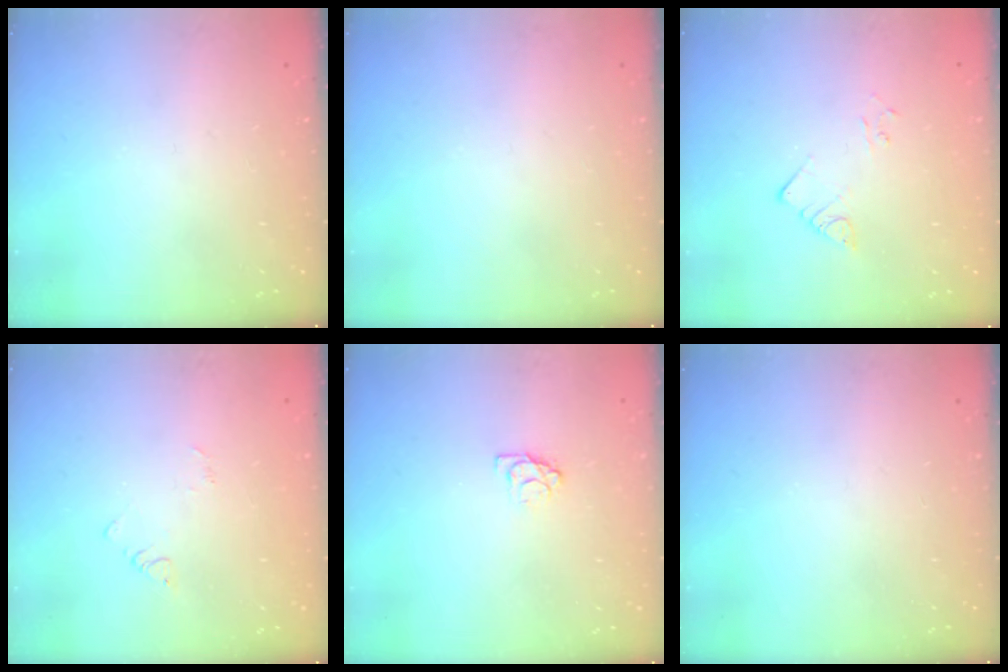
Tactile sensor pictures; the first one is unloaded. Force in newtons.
{"total": 0.0}
{"total": 2.2, "press": 2.2, "slide": 0.2}
{"total": 2.4, "press": 2.4, "slide": 0.3}
{"total": 3.6, "press": 3.6, "slide": 0.4}
{"total": 0.0}